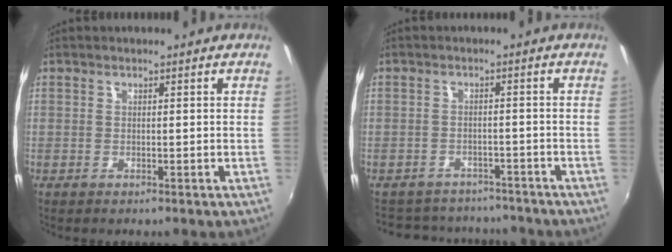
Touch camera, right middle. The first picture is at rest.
{"total": 10.4, "force": [-9.0, 4.7, 2.3], "torque": [-0.060, 0.024, -0.122]}